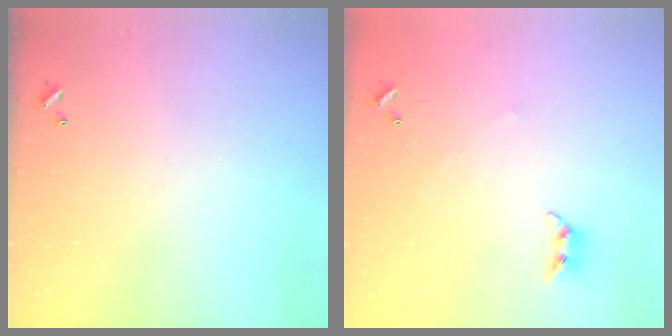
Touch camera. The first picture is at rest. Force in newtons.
{"total": 5.0, "press": 4.9, "slide": 0.2}